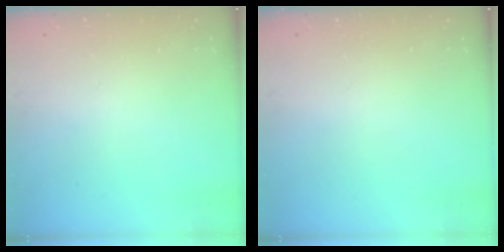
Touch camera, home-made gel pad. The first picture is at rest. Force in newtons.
{"total": 0.0}